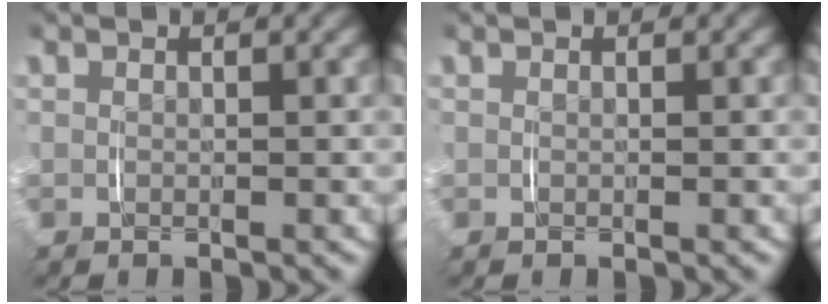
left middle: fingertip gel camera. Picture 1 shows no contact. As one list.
[{"total": 0.0}]